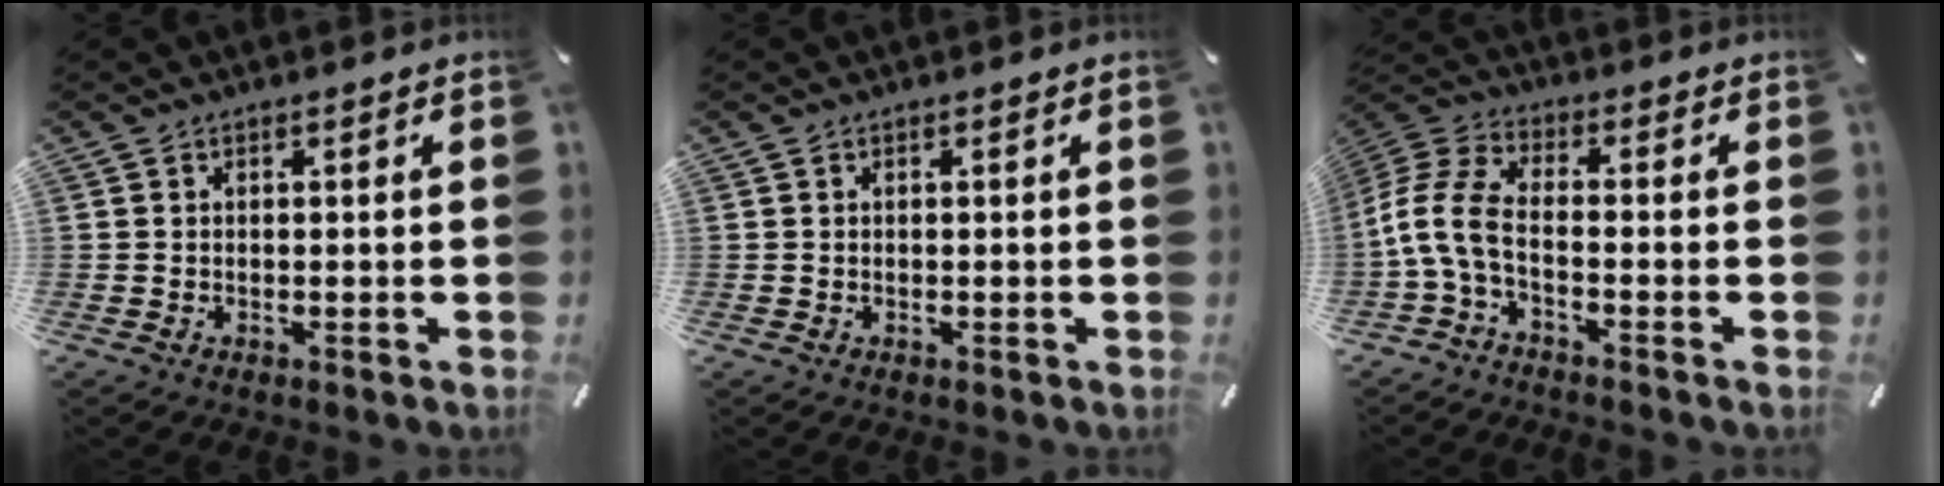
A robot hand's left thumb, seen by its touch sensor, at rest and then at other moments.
{"total": 0.0}
{"total": 8.5, "force": [-2.6, 4.3, 6.8], "torque": [-0.155, -0.003, -0.049]}